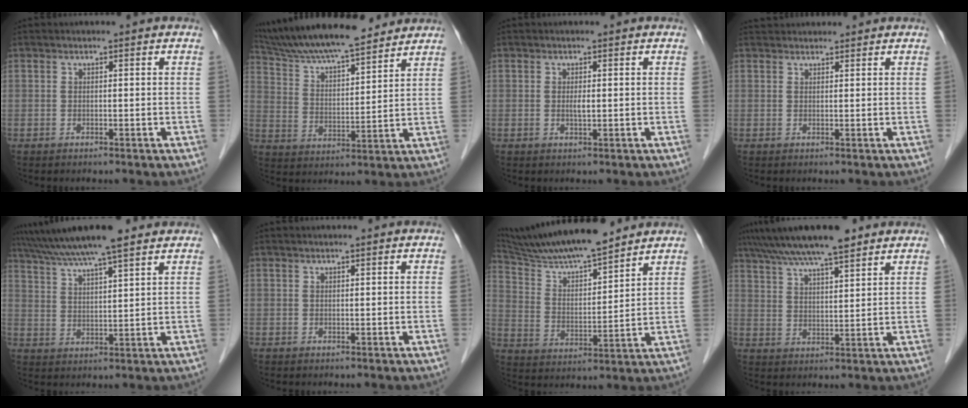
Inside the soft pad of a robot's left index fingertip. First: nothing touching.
{"total": 18.5, "force": [16.4, 2.7, 8.1], "torque": [-0.145, 0.025, 0.274]}
{"total": 1.1, "force": [0.1, 0.2, 1.1], "torque": [-0.024, -0.002, 0.002]}
{"total": 3.6, "force": [3.5, 0.7, 0.5], "torque": [-0.009, 0.036, 0.055]}
{"total": 13.5, "force": [11.4, 0.7, 7.3], "torque": [-0.127, 0.033, 0.179]}
{"total": 0.7, "force": [0.6, 0.0, 0.4], "torque": [-0.007, 0.005, 0.010]}
{"total": 15.3, "force": [13.8, 1.0, 6.5], "torque": [-0.124, 0.011, 0.242]}
{"total": 12.4, "force": [10.1, 1.6, 7.1], "torque": [-0.120, 0.033, 0.166]}